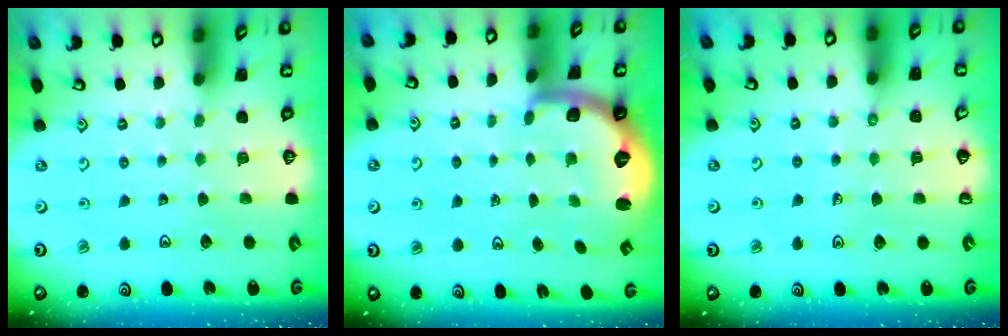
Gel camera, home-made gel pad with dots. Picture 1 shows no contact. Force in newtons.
{"total": 3.4, "press": 2.6, "slide": 2.1}
{"total": 5.2, "press": 5.1, "slide": 0.9}